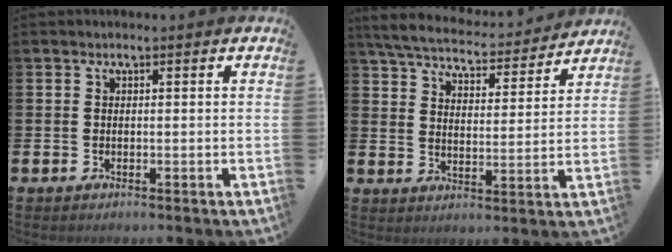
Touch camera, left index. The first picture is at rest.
{"total": 6.4, "force": [6.1, 1.2, 1.6], "torque": [-0.062, -0.042, 0.104]}